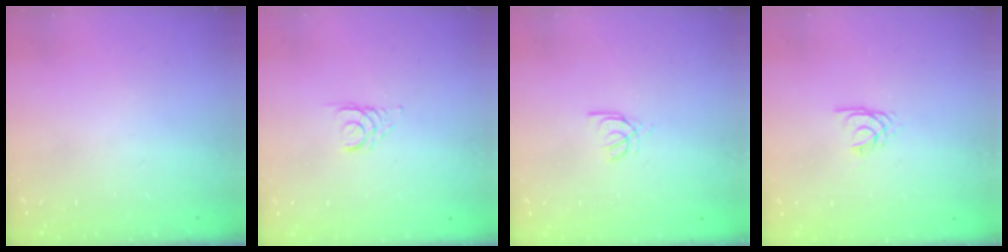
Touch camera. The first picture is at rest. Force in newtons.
{"total": 2.6, "press": 2.6, "slide": 0.2}
{"total": 3.7, "press": 3.7, "slide": 0.1}
{"total": 2.2, "press": 2.2, "slide": 0.3}